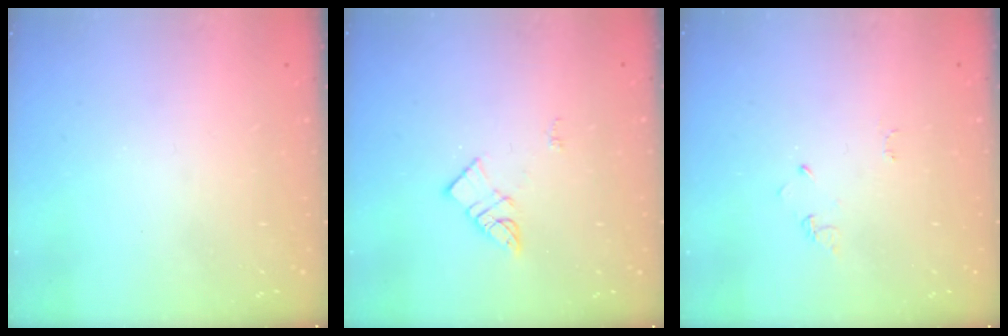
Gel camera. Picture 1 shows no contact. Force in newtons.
{"total": 6.2, "press": 6.2, "slide": 0.2}
{"total": 2.6, "press": 2.6, "slide": 0.4}